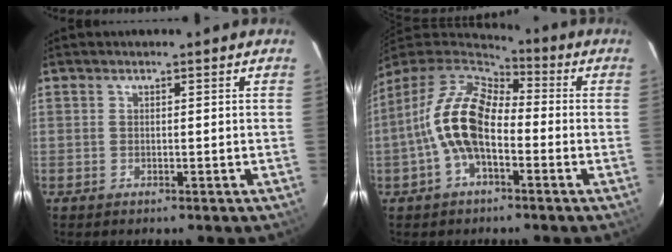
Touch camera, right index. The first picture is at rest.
{"total": 13.2, "force": [-3.2, 6.7, 10.9], "torque": [-0.220, 0.016, -0.067]}